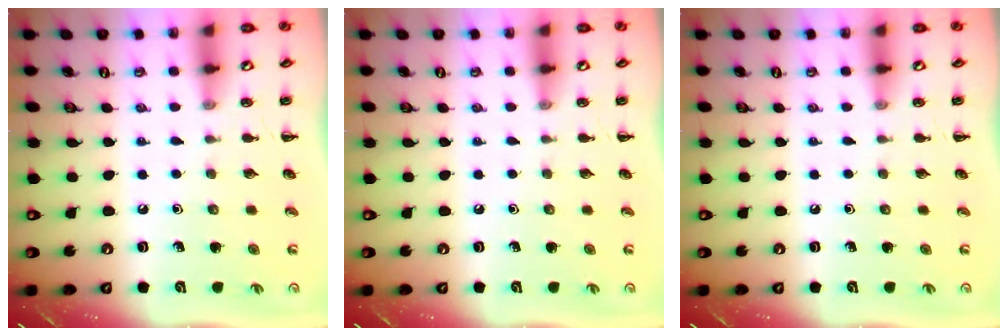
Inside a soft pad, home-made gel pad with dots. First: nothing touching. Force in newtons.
{"total": 0.0}
{"total": 0.0}